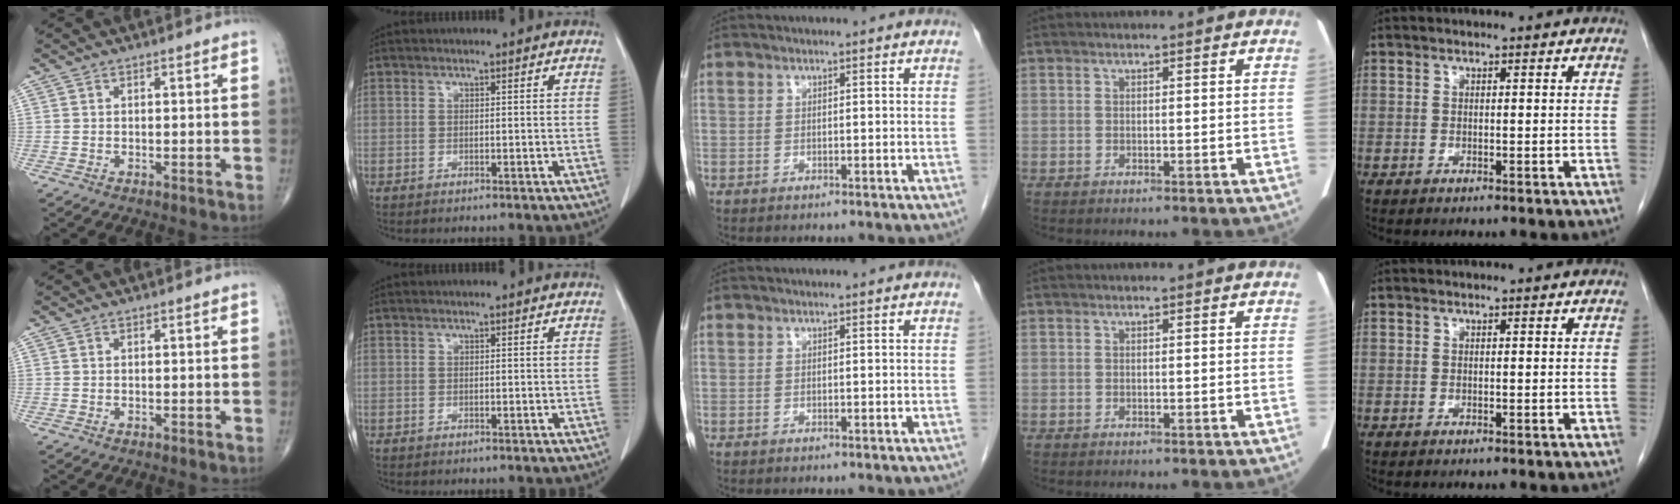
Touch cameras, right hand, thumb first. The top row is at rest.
{}